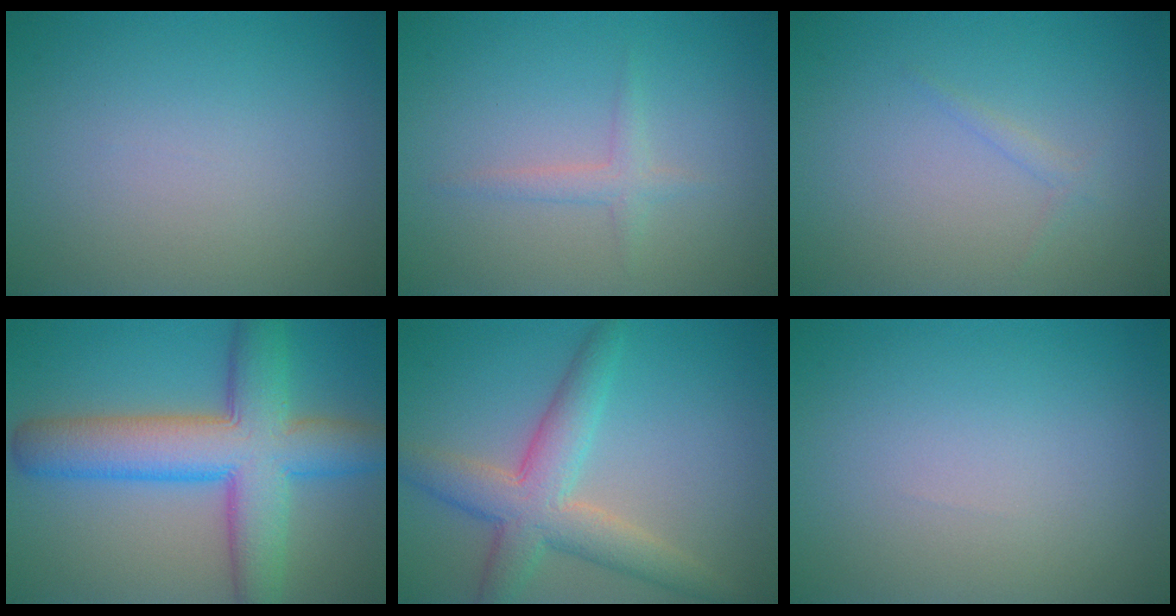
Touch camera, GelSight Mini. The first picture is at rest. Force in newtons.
{"total": 1.3, "press": 1.3, "slide": 0.1}
{"total": 0.8, "press": 0.8, "slide": 0.1}
{"total": 9.9, "press": 9.9, "slide": 0.2}
{"total": 5.5, "press": 5.5, "slide": 0.5}
{"total": 0.0}